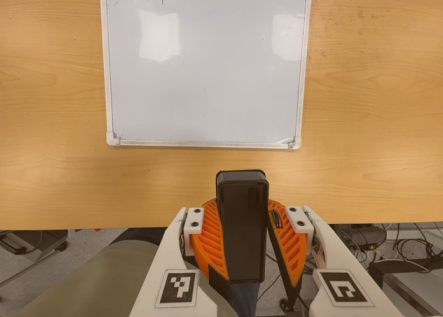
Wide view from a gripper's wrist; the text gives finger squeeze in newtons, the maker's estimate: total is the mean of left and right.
{"total": 10.2, "left": 10.2, "right": 10.2}